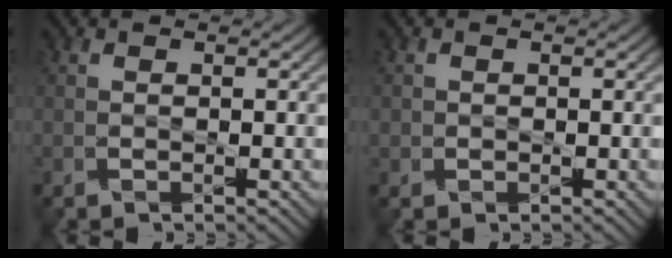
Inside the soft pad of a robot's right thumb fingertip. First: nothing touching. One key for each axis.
{"total": 0.9, "fx": 0.0, "fy": 0.9, "fz": 0.0, "tx": 0.002, "ty": -0.005, "tz": -0.002}